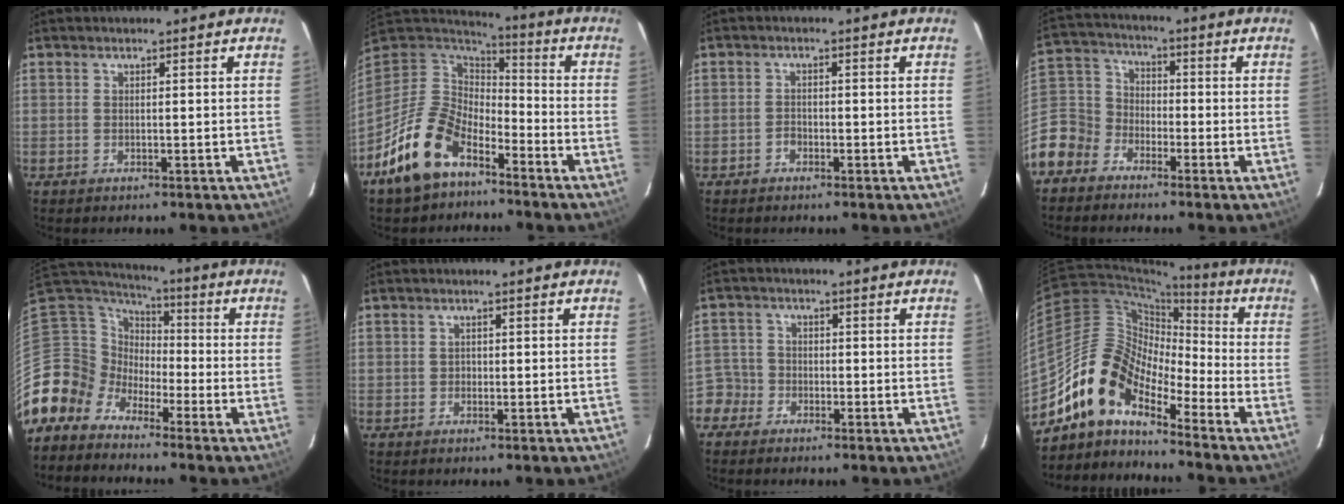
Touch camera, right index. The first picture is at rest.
{"total": 15.6, "force": [-9.6, 8.8, 8.6], "torque": [-0.193, 0.001, -0.170]}
{"total": 1.5, "force": [-1.1, 1.0, 0.4], "torque": [-0.006, 0.004, -0.019]}
{"total": 9.8, "force": [-6.0, 7.6, 1.4], "torque": [-0.053, 0.042, -0.135]}
{"total": 7.7, "force": [-5.1, 5.8, -0.6], "torque": [-0.004, 0.049, -0.133]}
{"total": 0.9, "force": [-0.3, 0.8, 0.1], "torque": [0.002, 0.002, -0.004]}
{"total": 3.9, "force": [-2.3, 3.2, -0.3], "torque": [0.013, 0.020, -0.051]}
{"total": 12.2, "force": [-9.6, 5.2, 5.5], "torque": [-0.093, 0.028, -0.198]}